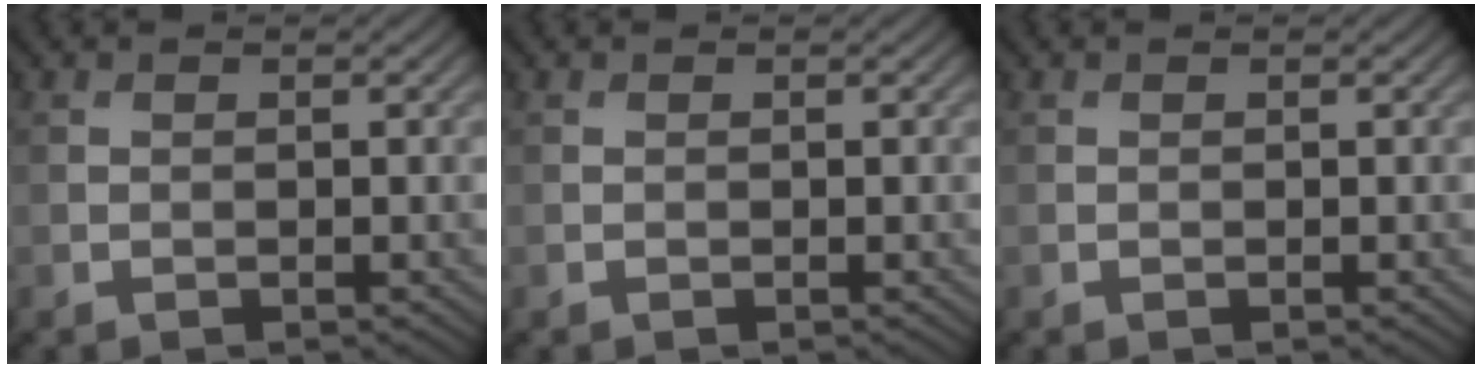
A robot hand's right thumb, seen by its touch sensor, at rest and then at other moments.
{"total": 0.0}
{"total": 0.0}